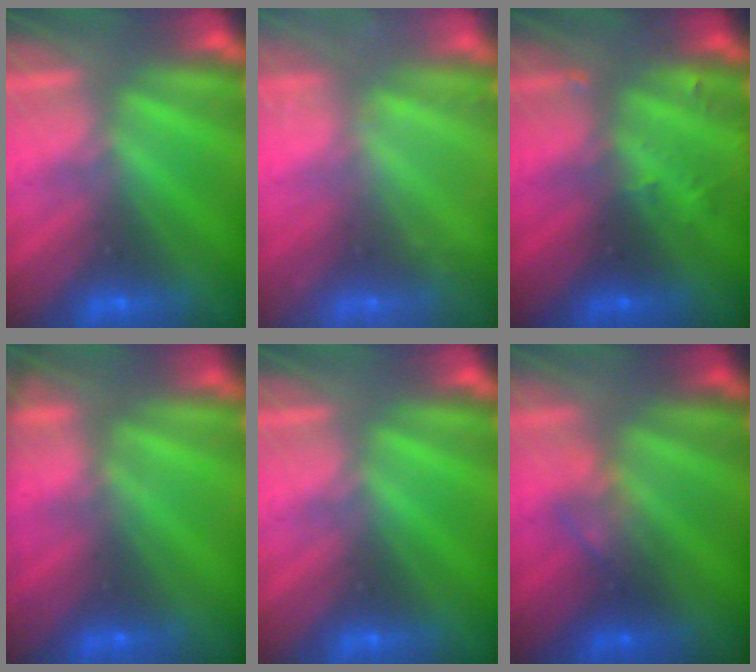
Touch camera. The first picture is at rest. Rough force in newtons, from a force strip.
{"total": 2.3}
{"total": 2.9}
{"total": 10.2}
{"total": 0.0}
{"total": 2.3}